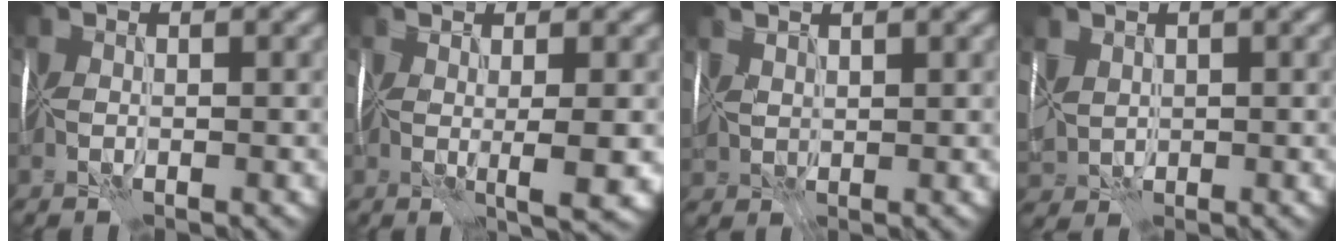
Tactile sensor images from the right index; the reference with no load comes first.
{"total": 4.3, "force": [0.3, 1.1, 4.2], "torque": [-0.056, 0.003, 0.010]}
{"total": 1.9, "force": [1.6, 0.7, 0.5], "torque": [-0.017, 0.009, 0.038]}
{"total": 3.3, "force": [0.8, 2.7, 1.6], "torque": [-0.044, -0.003, 0.018]}